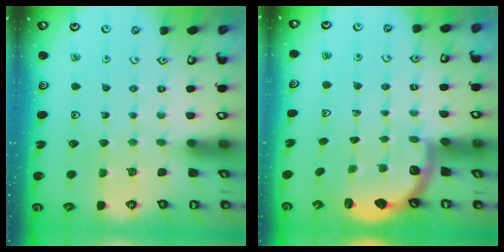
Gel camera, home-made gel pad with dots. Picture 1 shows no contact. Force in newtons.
{"total": 2.6, "press": 2.5, "slide": 0.6}